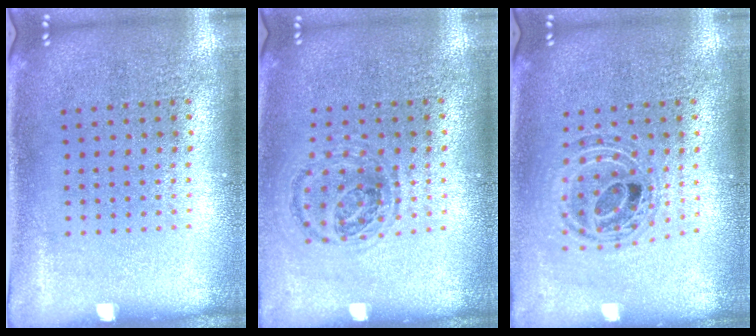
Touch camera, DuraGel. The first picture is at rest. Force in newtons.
{"total": 0.9, "press": 0.9, "slide": 0.3}
{"total": 0.8, "press": 0.8, "slide": 0.2}